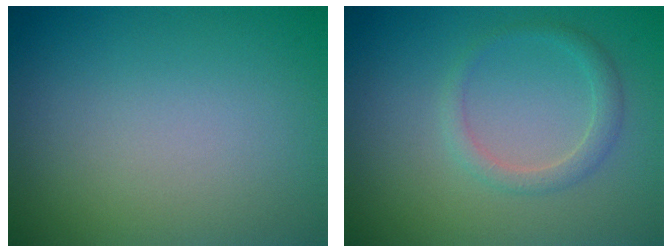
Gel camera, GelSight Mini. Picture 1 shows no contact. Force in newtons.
{"total": 1.8, "press": 1.8, "slide": 0.1}